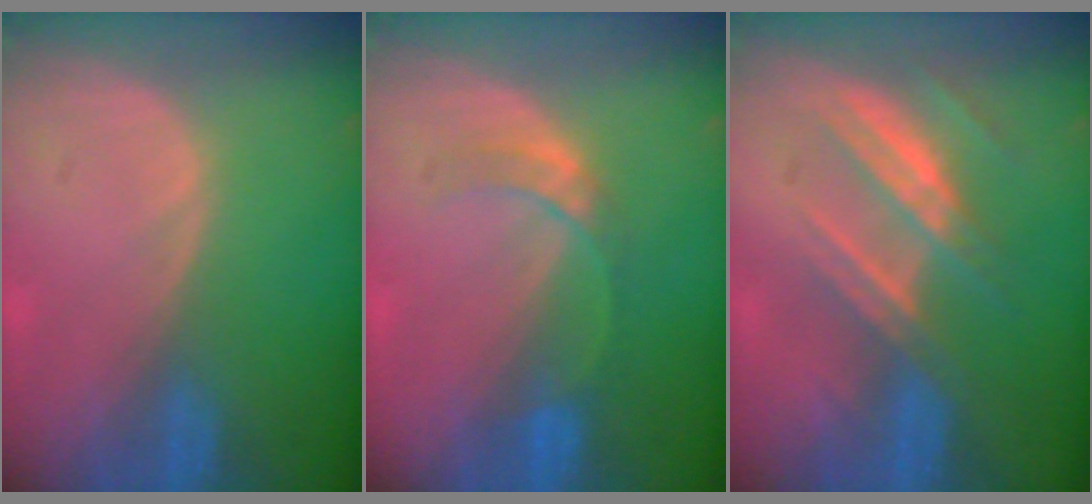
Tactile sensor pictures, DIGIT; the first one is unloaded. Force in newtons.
{"total": 3.3, "press": 3.3, "slide": 0.3}
{"total": 7.4, "press": 6.7, "slide": 3.1}